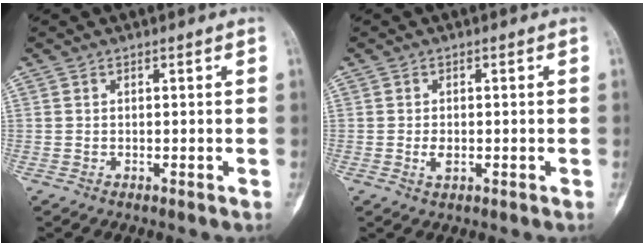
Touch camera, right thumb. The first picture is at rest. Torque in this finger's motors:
{"motor_torque": [-0.11, 0.35, 0.07, 0.22, 0.05]}